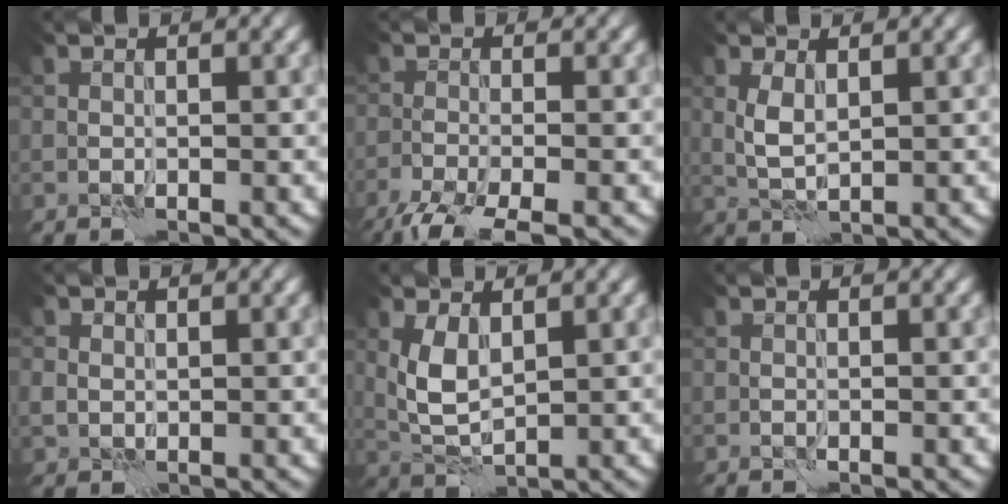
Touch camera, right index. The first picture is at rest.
{"total": 6.0, "force": [-4.8, 1.2, 3.4], "torque": [-0.058, -0.027, -0.088]}
{"total": 1.9, "force": [0.8, 0.8, 1.5], "torque": [-0.040, 0.000, 0.019]}
{"total": 1.3, "force": [0.4, 1.2, 0.3], "torque": [-0.006, -0.004, 0.009]}
{"total": 3.5, "force": [1.3, 1.8, 2.7], "torque": [-0.067, 0.000, 0.027]}
{"total": 0.0}